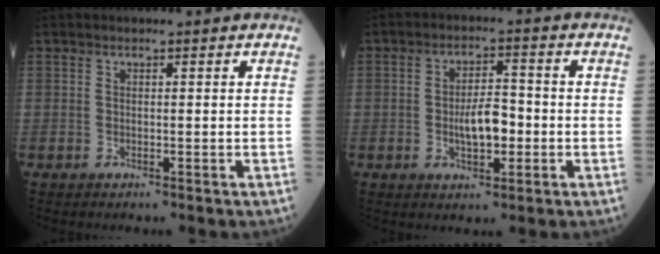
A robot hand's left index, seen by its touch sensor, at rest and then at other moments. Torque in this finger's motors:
{"motor_torque": [0.52, -0.35, 0.36, 0.10]}